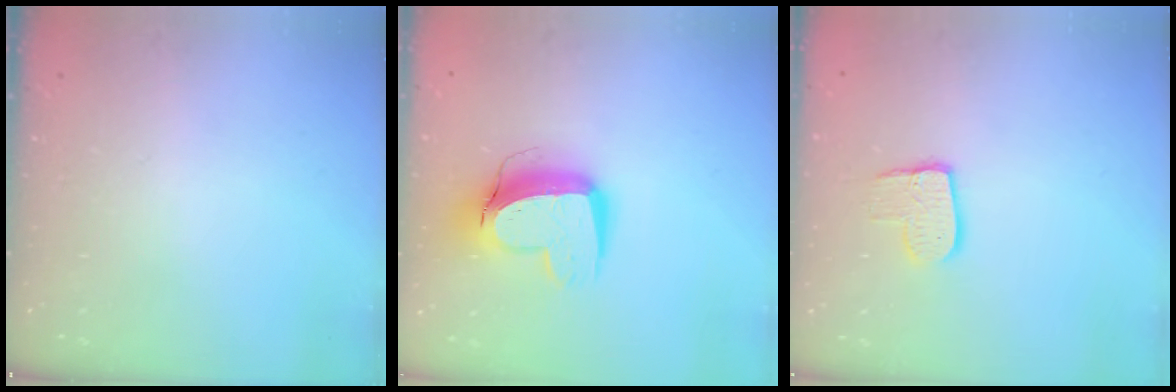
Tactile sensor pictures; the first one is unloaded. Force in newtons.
{"total": 14.0, "press": 14.0, "slide": 1.5}
{"total": 8.9, "press": 8.8, "slide": 0.5}